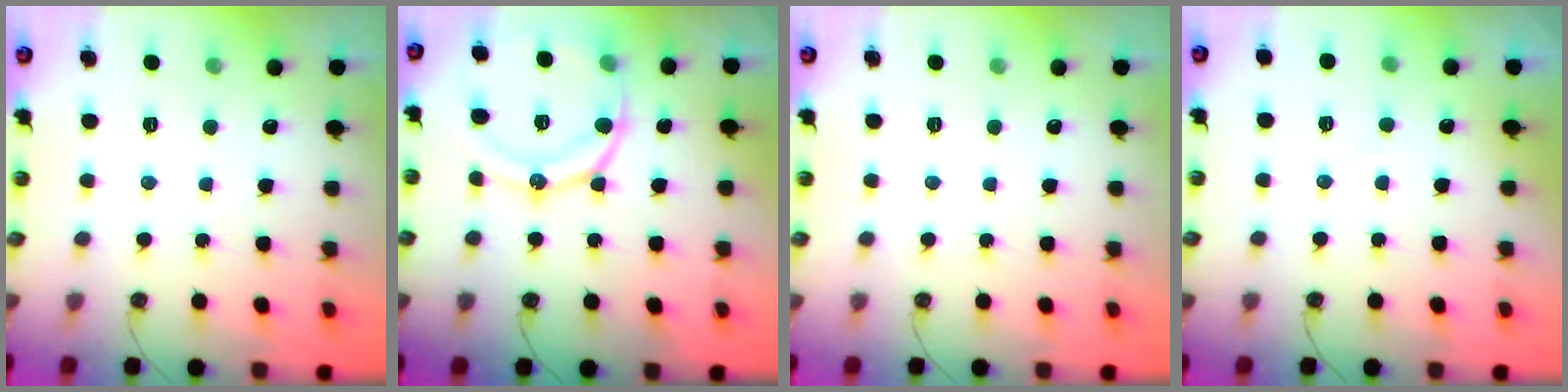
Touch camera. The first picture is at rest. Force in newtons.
{"total": 15.4, "press": 15.4, "slide": 0.7}
{"total": 0.0}
{"total": 4.7, "press": 4.7, "slide": 0.4}